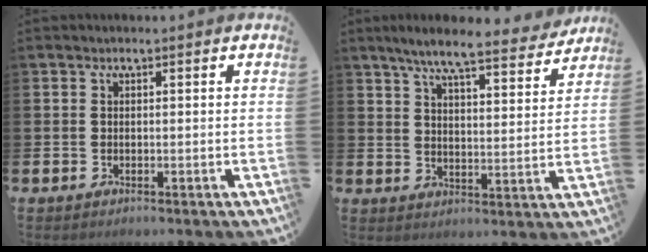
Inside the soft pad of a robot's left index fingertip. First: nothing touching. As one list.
[{"total": 8.0, "force": [7.2, 0.9, 3.4], "torque": [-0.078, -0.037, 0.123]}]